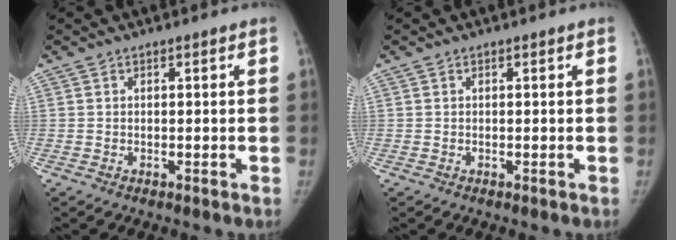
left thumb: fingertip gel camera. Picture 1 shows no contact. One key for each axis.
{"total": 0.0}